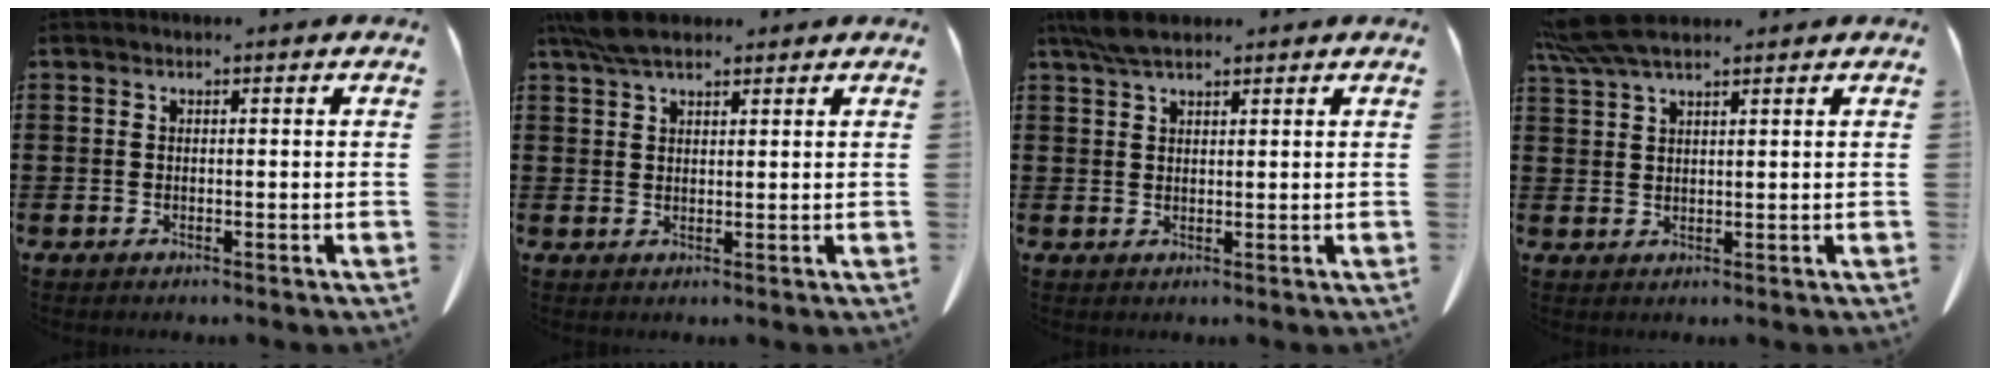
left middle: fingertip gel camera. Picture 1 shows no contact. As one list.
[{"total": 5.1, "force": [4.1, 1.5, 2.6], "torque": [-0.062, -0.001, 0.079]}, {"total": 4.0, "force": [3.2, 1.2, 2.1], "torque": [-0.050, 0.000, 0.061]}, {"total": 5.9, "force": [4.7, 1.1, 3.5], "torque": [-0.088, -0.009, 0.087]}]